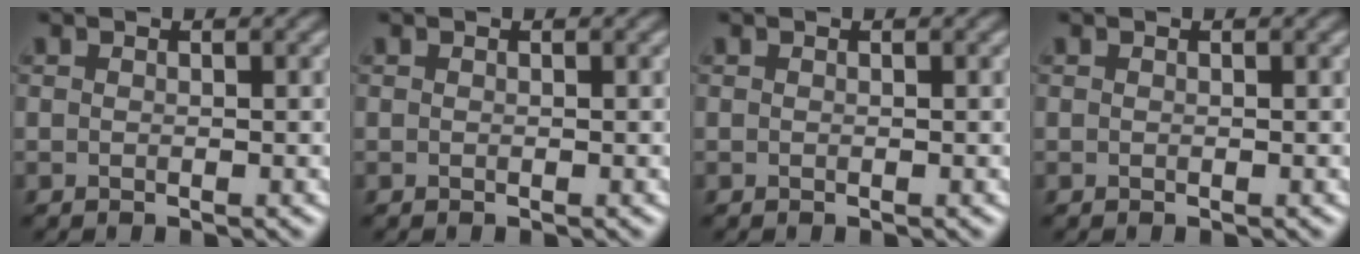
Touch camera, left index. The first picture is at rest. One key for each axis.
{"total": 0.0}
{"total": 0.0}
{"total": 0.0}